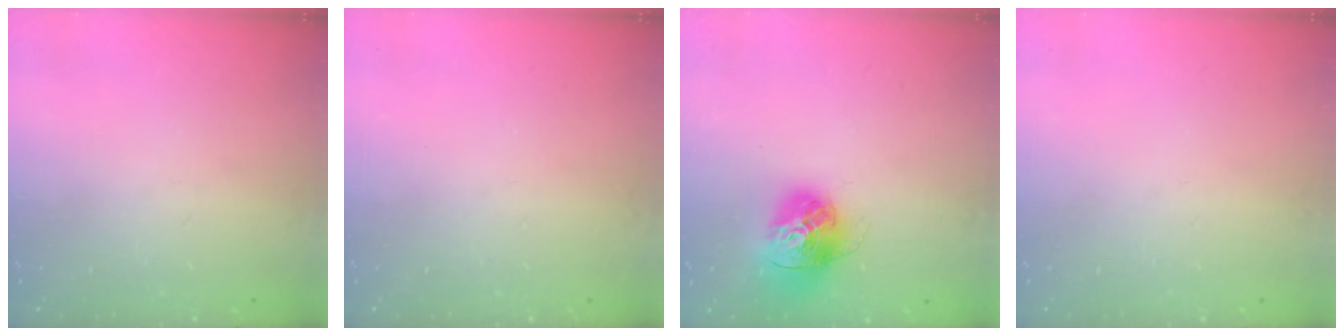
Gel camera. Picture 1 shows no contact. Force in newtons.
{"total": 0.0}
{"total": 15.7, "press": 15.6, "slide": 1.6}
{"total": 0.0}